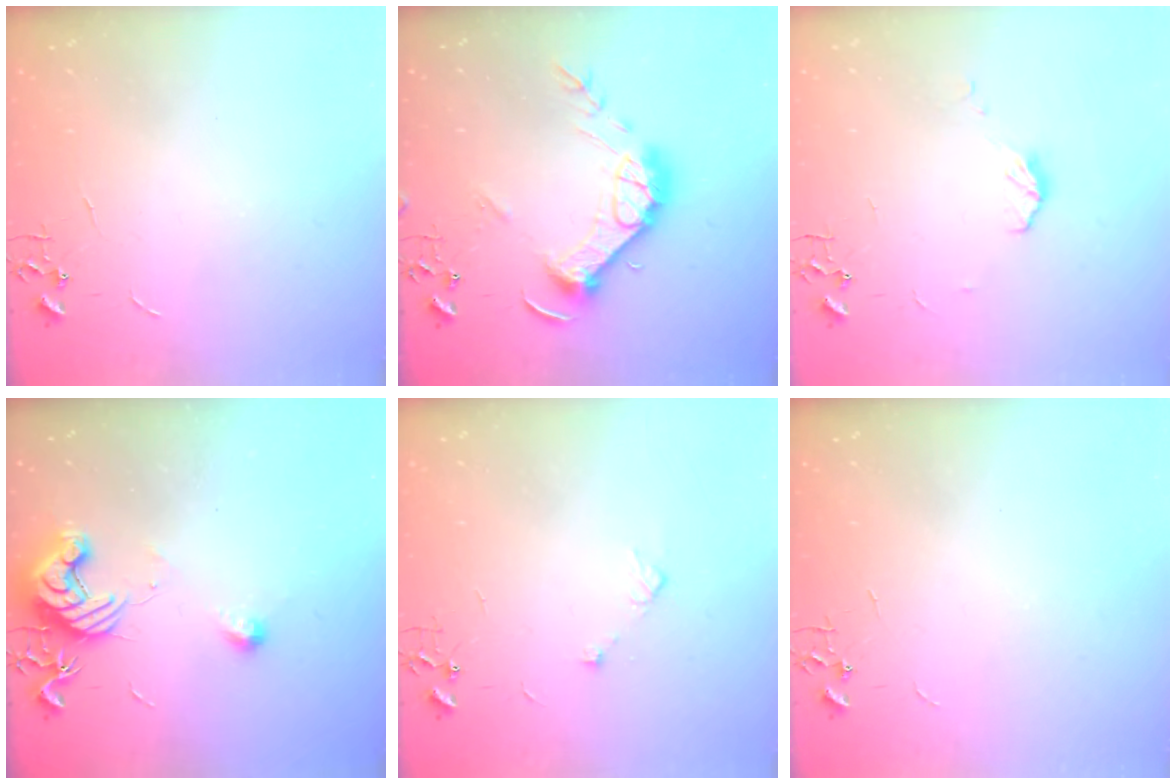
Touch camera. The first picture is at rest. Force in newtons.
{"total": 15.8, "press": 15.7, "slide": 1.6}
{"total": 5.7, "press": 5.7, "slide": 0.4}
{"total": 12.0, "press": 11.9, "slide": 0.8}
{"total": 6.1, "press": 6.0, "slide": 0.8}
{"total": 0.0}